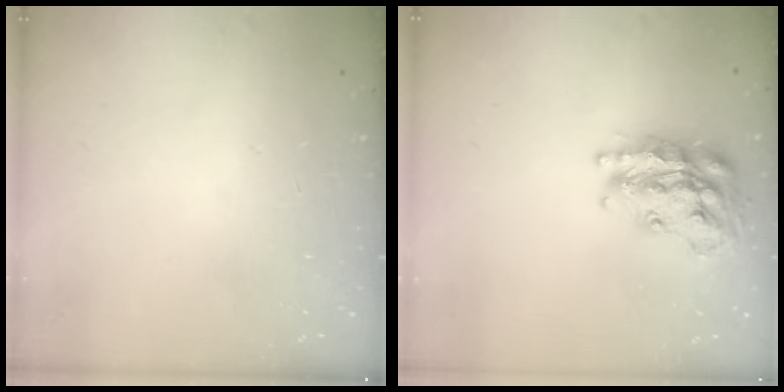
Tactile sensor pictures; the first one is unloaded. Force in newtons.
{"total": 20.5, "press": 20.5, "slide": 1.4}